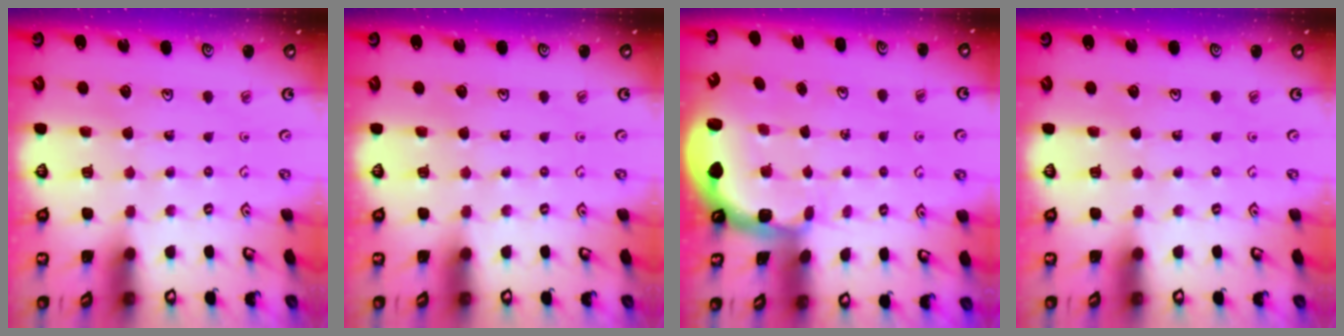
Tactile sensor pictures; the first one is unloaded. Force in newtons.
{"total": 0.0}
{"total": 2.0, "press": 1.8, "slide": 0.9}
{"total": 0.0}